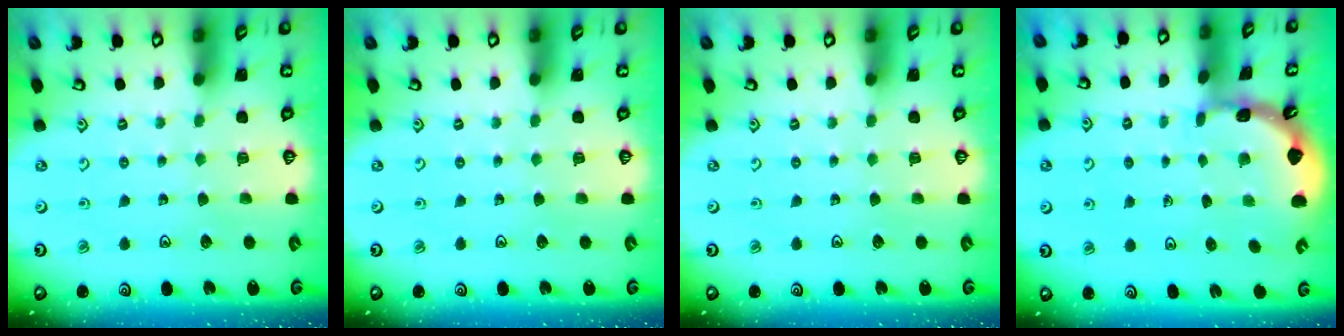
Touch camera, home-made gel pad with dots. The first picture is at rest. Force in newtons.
{"total": 0.0}
{"total": 0.0}
{"total": 1.7, "press": 1.6, "slide": 0.1}